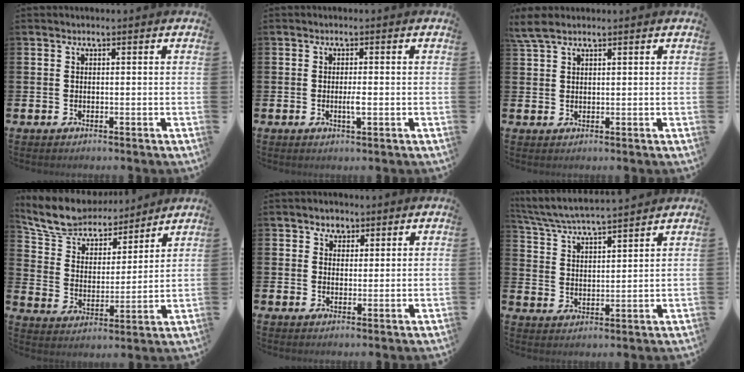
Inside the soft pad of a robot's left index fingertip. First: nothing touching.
{"total": 1.6, "force": [-0.3, 0.3, 1.6], "torque": [-0.030, 0.000, -0.006]}
{"total": 3.4, "force": [2.6, 1.2, 1.8], "torque": [-0.040, 0.001, 0.047]}
{"total": 9.1, "force": [8.4, 3.0, 1.8], "torque": [-0.079, -0.055, 0.152]}
{"total": 2.7, "force": [2.1, 1.8, 0.1], "torque": [-0.003, 0.002, 0.036]}
{"total": 5.6, "force": [5.4, 0.1, 1.1], "torque": [-0.050, -0.035, 0.095]}